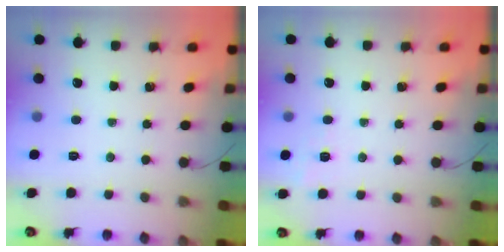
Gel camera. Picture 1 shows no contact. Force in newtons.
{"total": 1.7, "press": 1.0, "slide": 1.3}